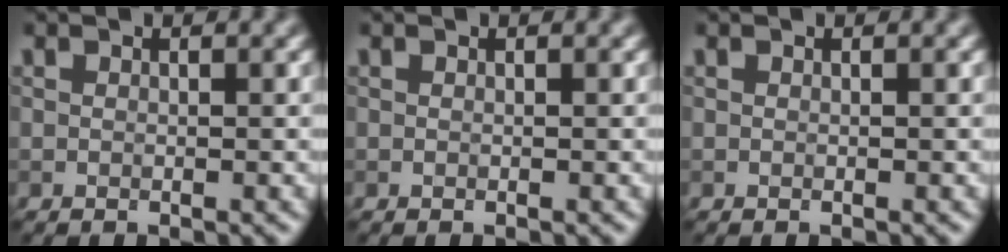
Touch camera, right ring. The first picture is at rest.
{"total": 0.0}
{"total": 0.0}